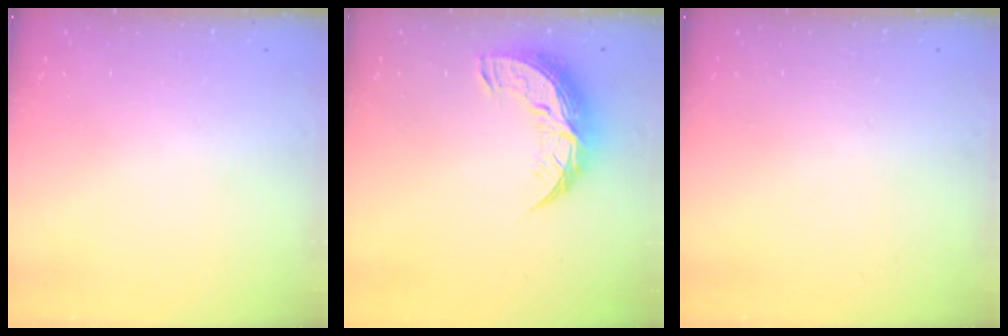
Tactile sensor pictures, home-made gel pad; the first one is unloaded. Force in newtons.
{"total": 11.5, "press": 11.4, "slide": 0.7}
{"total": 0.0}